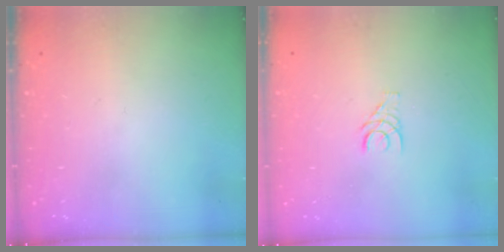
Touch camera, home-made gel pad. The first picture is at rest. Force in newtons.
{"total": 3.6, "press": 3.6, "slide": 0.4}